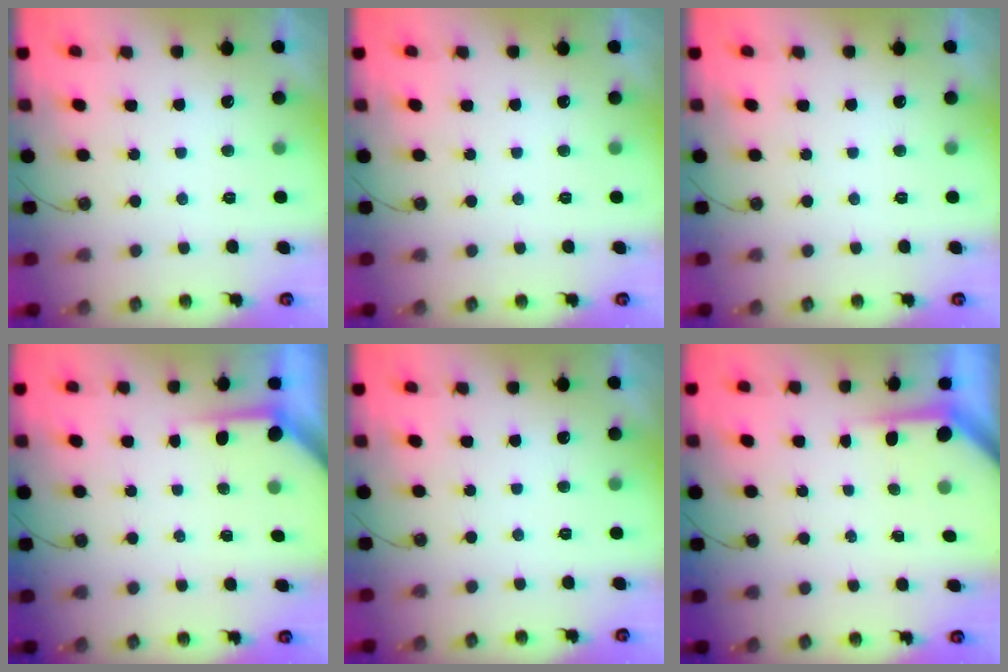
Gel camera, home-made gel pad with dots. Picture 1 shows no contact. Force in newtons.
{"total": 0.0}
{"total": 0.0}
{"total": 3.4, "press": 3.4, "slide": 0.3}
{"total": 0.0}
{"total": 3.6, "press": 3.6, "slide": 0.4}